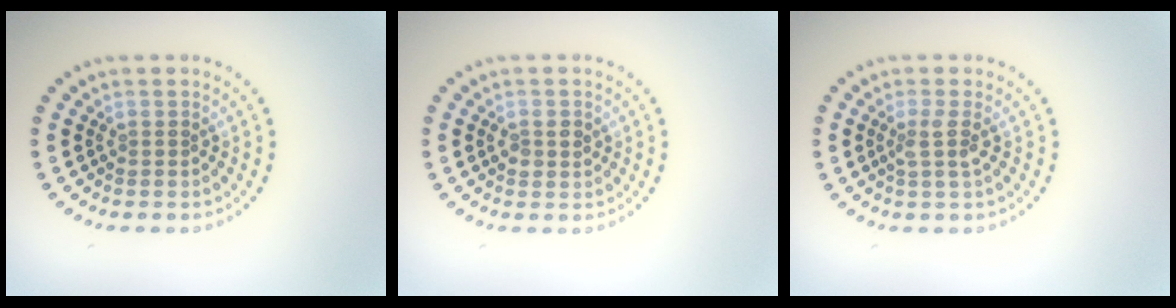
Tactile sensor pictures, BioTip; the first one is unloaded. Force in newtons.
{"total": 1.4, "press": 1.4, "slide": 0.2}
{"total": 1.7, "press": 1.3, "slide": 1.1}